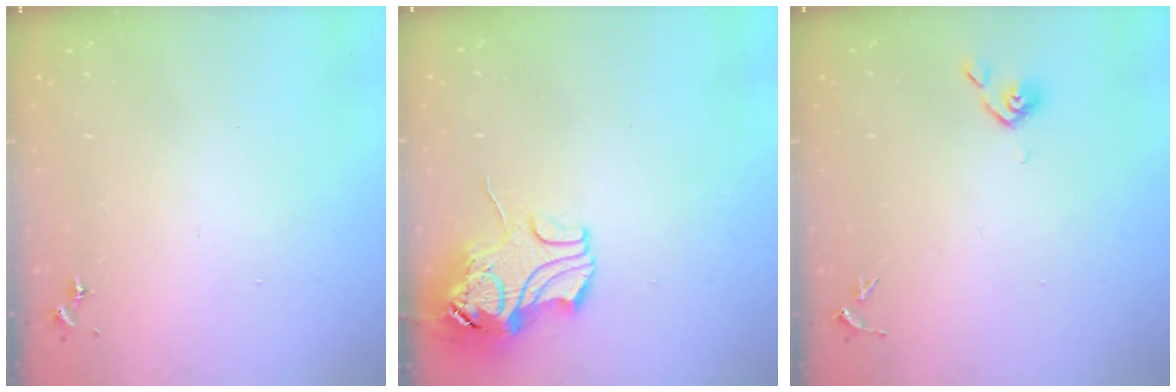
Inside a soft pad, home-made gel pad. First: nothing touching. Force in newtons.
{"total": 11.2, "press": 11.0, "slide": 1.7}
{"total": 3.5, "press": 3.4, "slide": 0.9}